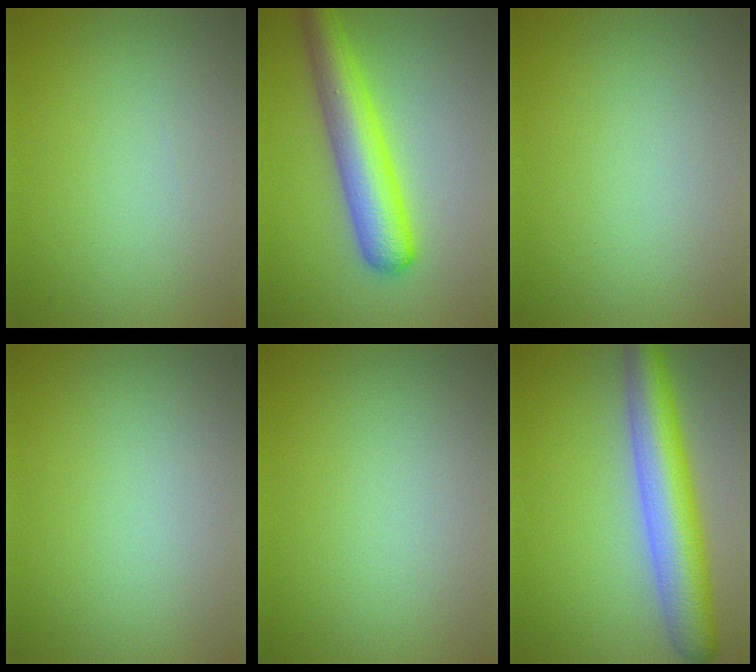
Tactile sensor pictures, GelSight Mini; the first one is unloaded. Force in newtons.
{"total": 6.3, "press": 6.3, "slide": 0.3}
{"total": 0.0}
{"total": 0.0}
{"total": 0.0}
{"total": 7.5, "press": 7.5, "slide": 0.2}